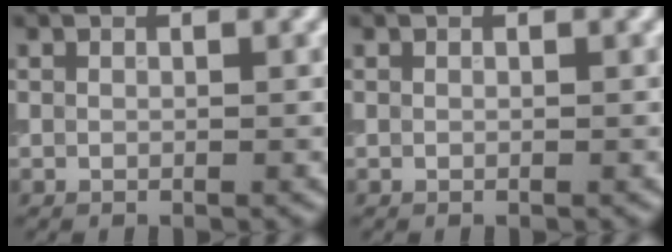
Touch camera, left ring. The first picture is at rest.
{"total": 0.0}